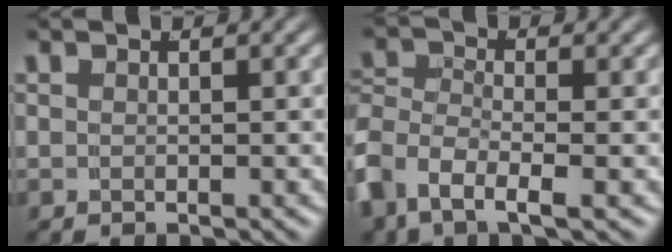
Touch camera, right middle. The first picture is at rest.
{"total": 5.4, "force": [-1.9, 3.8, 3.3], "torque": [-0.103, -0.030, -0.029]}